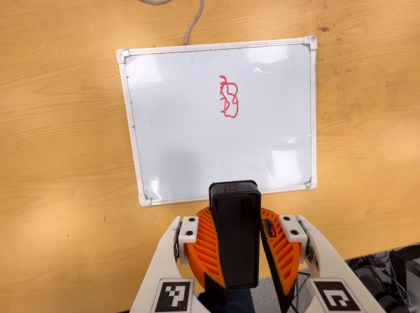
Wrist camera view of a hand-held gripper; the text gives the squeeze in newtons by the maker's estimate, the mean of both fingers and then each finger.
{"total": 10.5, "left": 10.5, "right": 10.5}